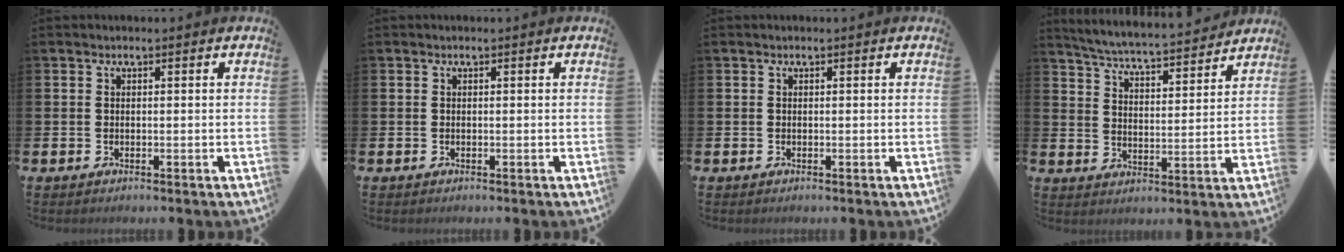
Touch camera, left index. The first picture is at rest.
{"total": 0.0}
{"total": 0.0}
{"total": 5.6, "force": [5.5, 0.1, 1.1], "torque": [-0.045, -0.043, 0.094]}